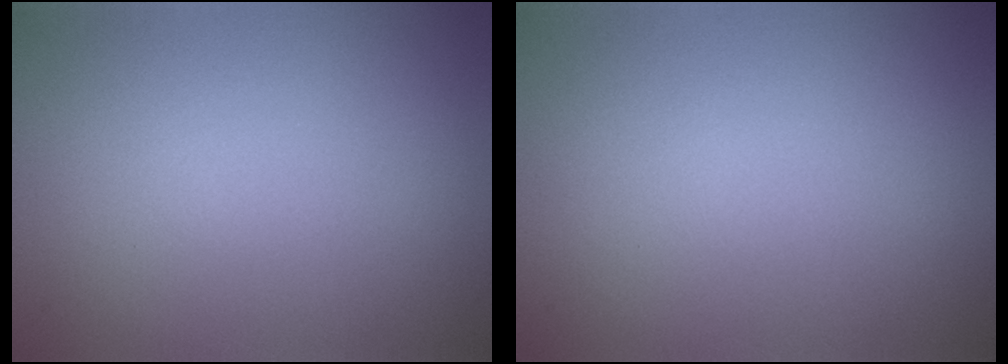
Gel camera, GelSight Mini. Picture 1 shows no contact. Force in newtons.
{"total": 0.0}